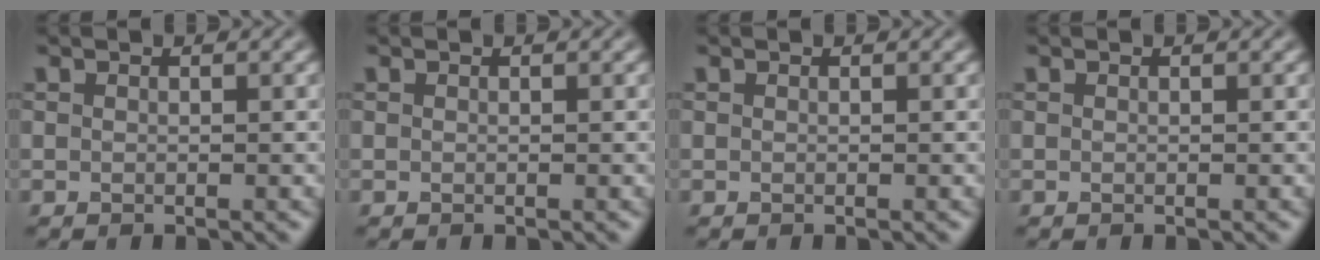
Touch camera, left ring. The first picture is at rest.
{"total": 0.0}
{"total": 0.0}
{"total": 0.0}